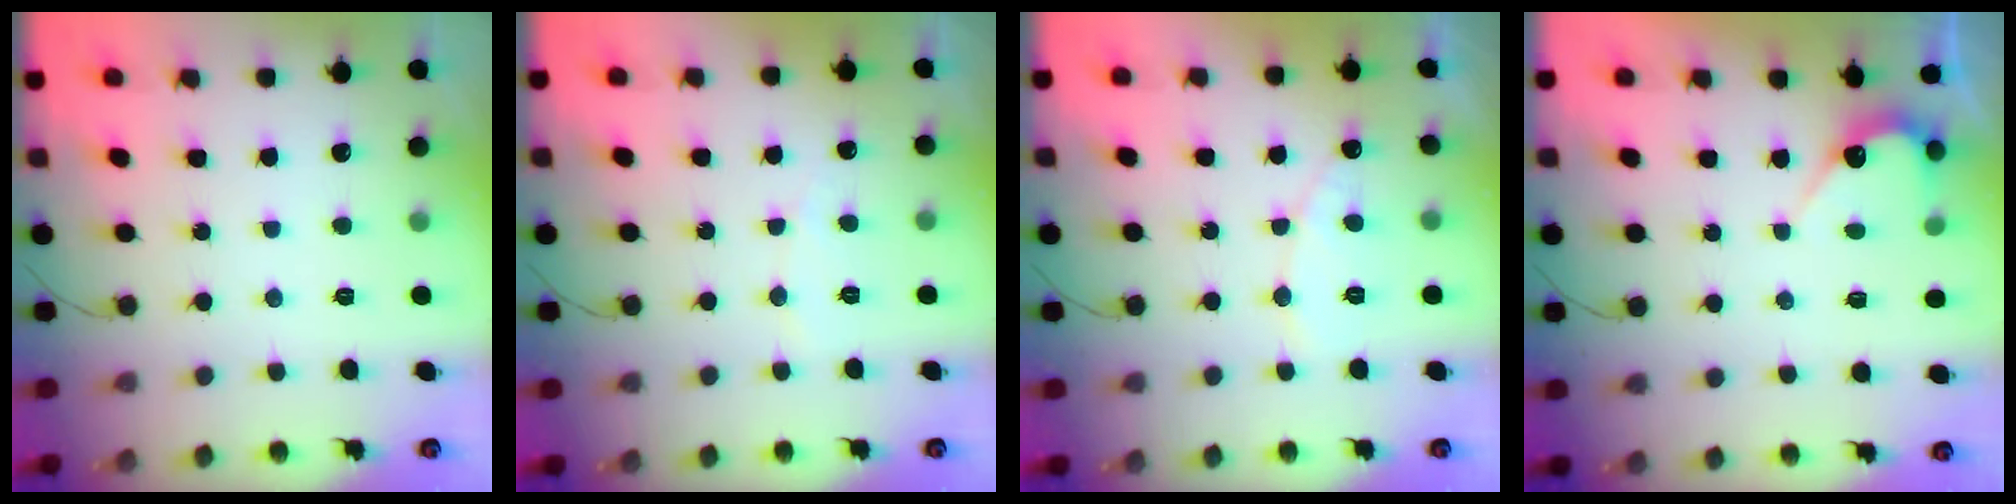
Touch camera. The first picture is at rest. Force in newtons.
{"total": 3.1, "press": 3.1, "slide": 0.3}
{"total": 7.2, "press": 7.2, "slide": 0.5}
{"total": 3.9, "press": 3.9, "slide": 0.2}